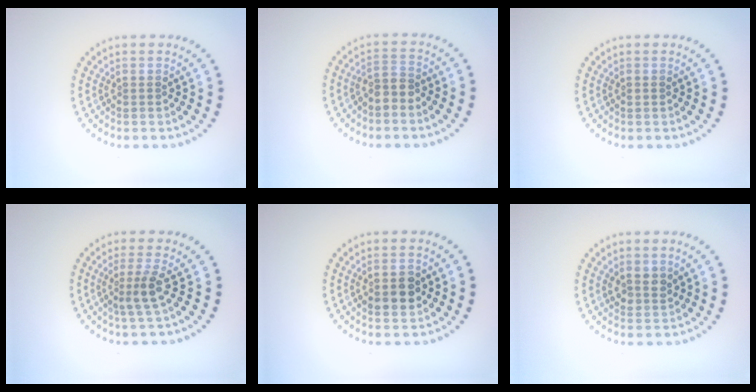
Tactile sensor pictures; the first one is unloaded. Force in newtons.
{"total": 2.1, "press": 1.8, "slide": 1.1}
{"total": 0.6, "press": 0.6, "slide": 0.1}
{"total": 2.3, "press": 1.8, "slide": 1.5}
{"total": 3.0, "press": 3.0, "slide": 0.2}
{"total": 1.8, "press": 1.6, "slide": 0.7}